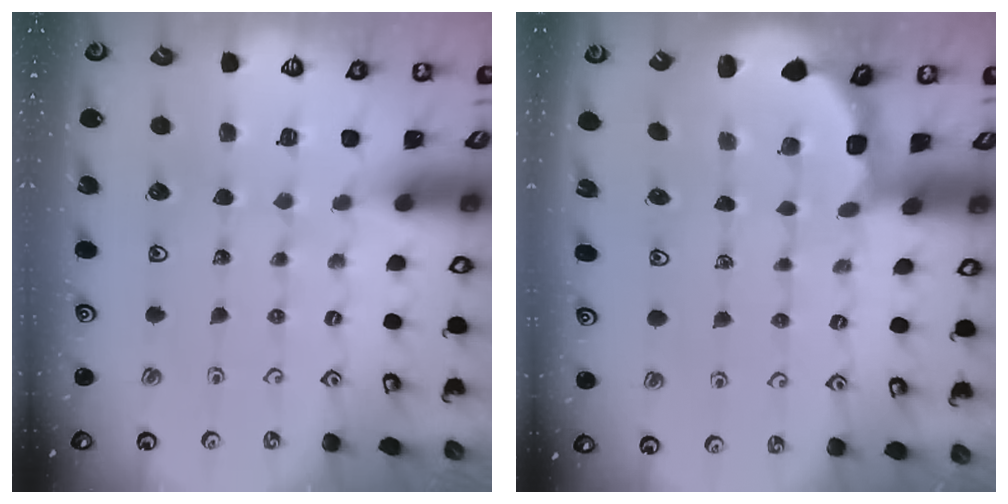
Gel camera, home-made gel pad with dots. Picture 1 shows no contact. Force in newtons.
{"total": 2.7, "press": 2.4, "slide": 1.4}